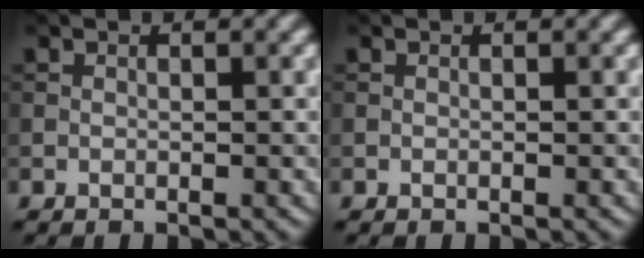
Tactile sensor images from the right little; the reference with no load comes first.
{"total": 0.0}